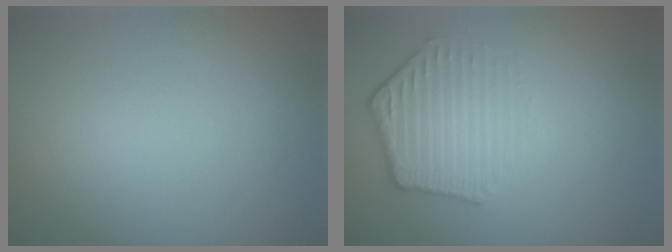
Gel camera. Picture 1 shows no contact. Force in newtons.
{"total": 4.3, "press": 3.3, "slide": 2.7}